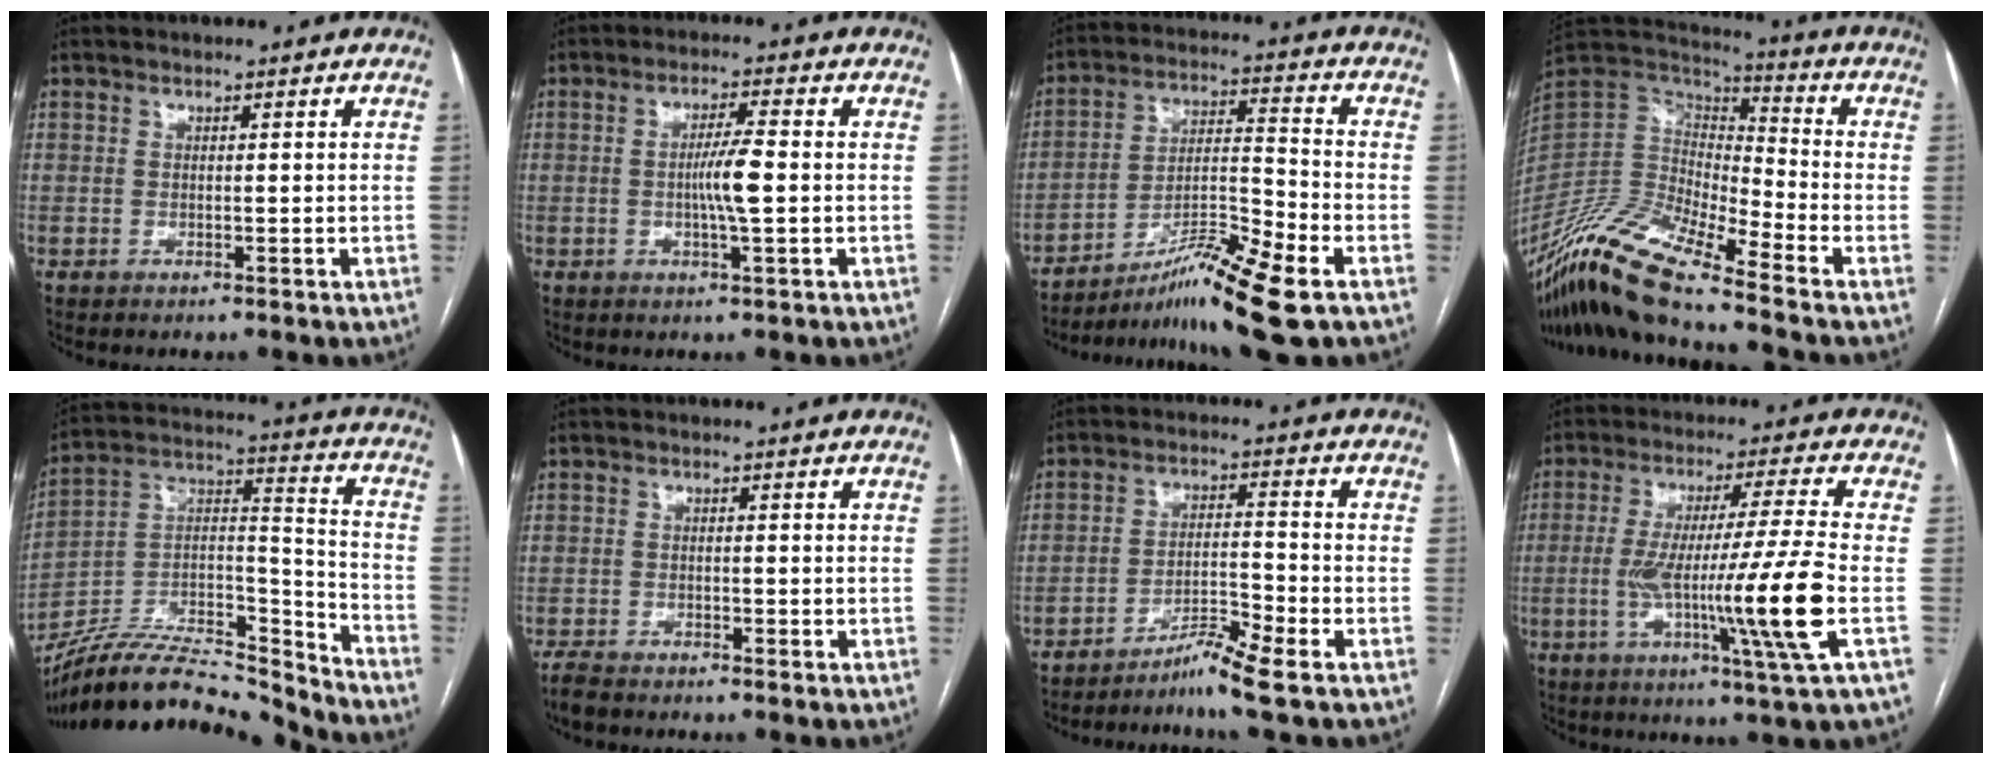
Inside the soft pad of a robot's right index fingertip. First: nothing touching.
{"total": 4.9, "force": [-0.5, 0.0, 4.8], "torque": [-0.090, -0.002, -0.010]}
{"total": 13.6, "force": [-9.0, 0.1, 10.3], "torque": [-0.186, -0.014, -0.148]}
{"total": 16.2, "force": [-12.4, 1.6, 10.3], "torque": [-0.212, -0.003, -0.239]}
{"total": 22.6, "force": [-21.0, 3.4, 7.7], "torque": [-0.151, 0.031, -0.356]}
{"total": 2.4, "force": [-2.2, 0.7, 0.6], "torque": [-0.015, -0.005, -0.039]}
{"total": 5.9, "force": [-4.7, -1.3, 3.3], "torque": [-0.060, -0.019, -0.088]}
{"total": 15.1, "force": [-3.3, -2.3, 14.6], "torque": [-0.268, -0.019, -0.061]}